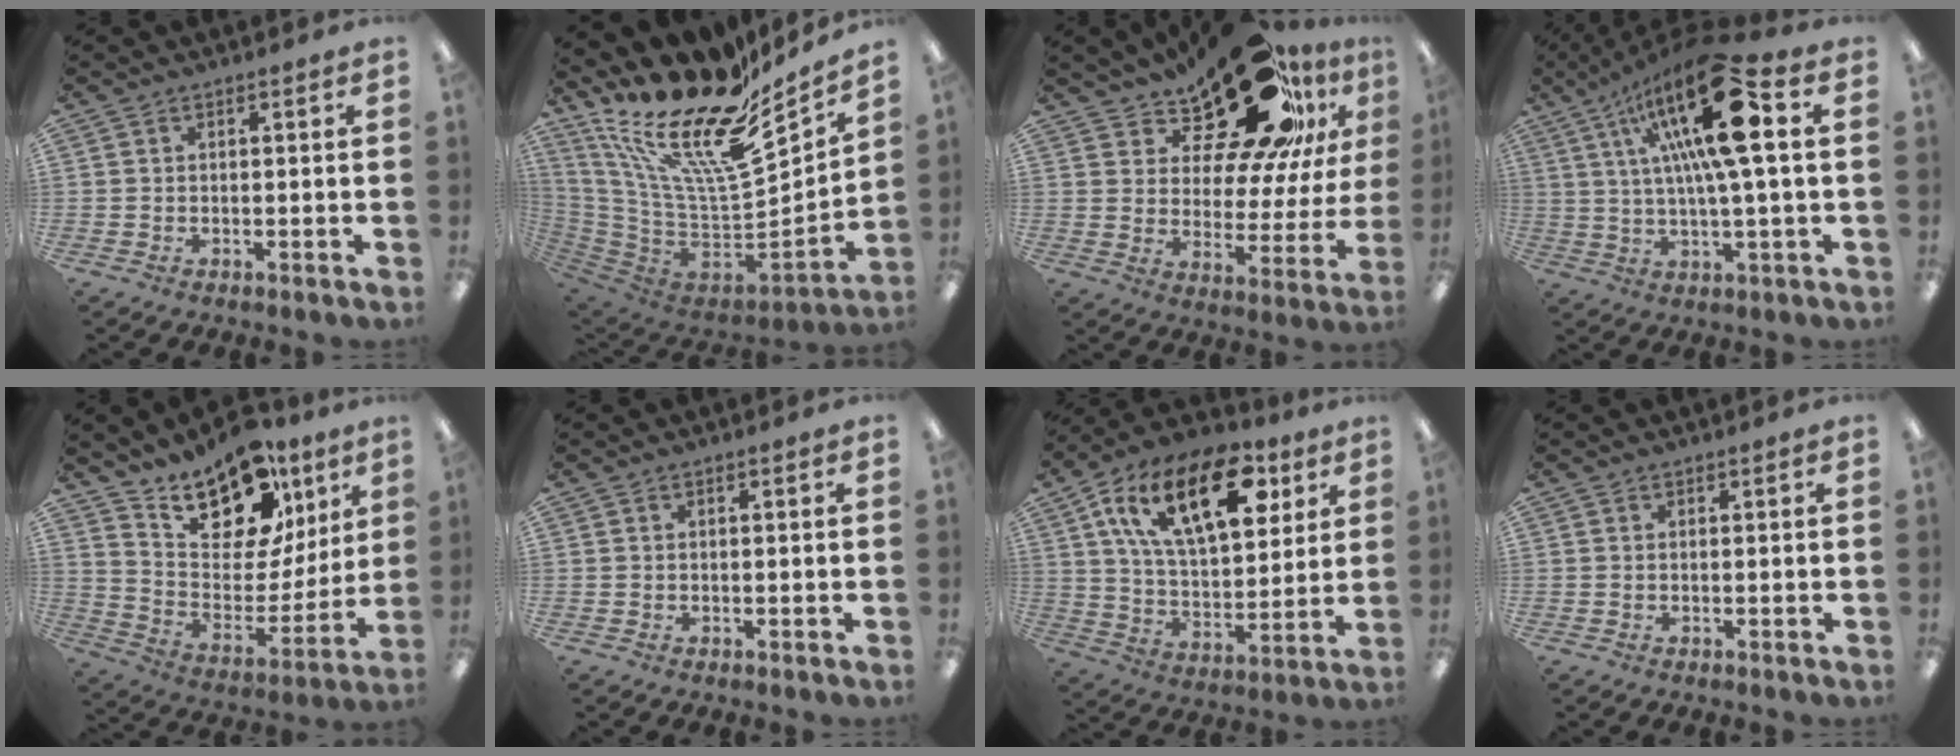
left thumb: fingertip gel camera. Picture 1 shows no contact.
{"total": 24.2, "force": [15.0, 9.2, 16.6], "torque": [-0.290, -0.130, 0.247]}
{"total": 22.6, "force": [16.1, 8.5, 13.4], "torque": [-0.204, -0.106, 0.269]}
{"total": 21.6, "force": [7.8, 5.4, 19.4], "torque": [-0.349, -0.030, 0.108]}
{"total": 19.0, "force": [14.4, 9.2, 8.3], "torque": [-0.135, -0.104, 0.258]}
{"total": 0.0}
{"total": 22.1, "force": [10.6, 11.1, 15.9], "torque": [-0.274, -0.026, 0.179]}
{"total": 0.0}